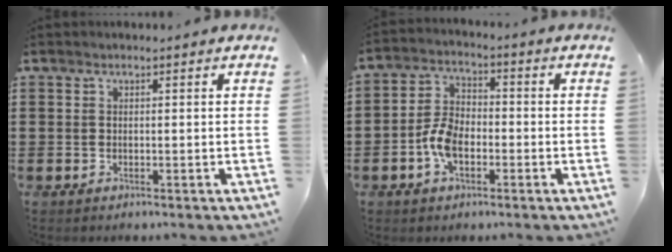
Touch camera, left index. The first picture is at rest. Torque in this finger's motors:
{"motor_torque": [0.36, 0.31, 0.51, 0.14]}